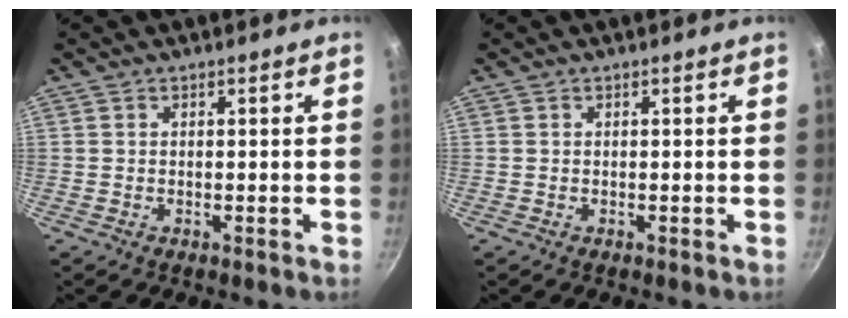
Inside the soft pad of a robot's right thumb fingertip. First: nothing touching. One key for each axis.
{"total": 0.0}